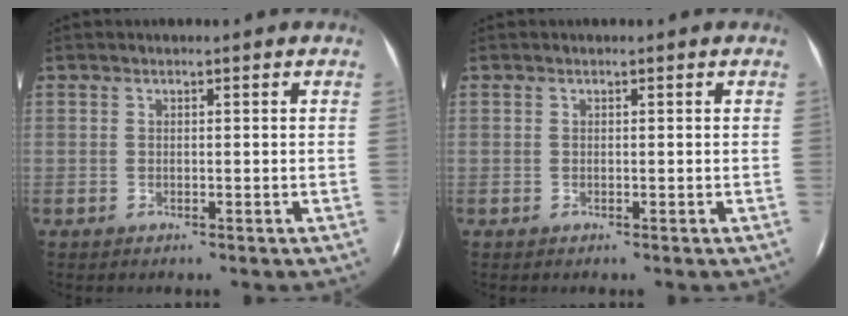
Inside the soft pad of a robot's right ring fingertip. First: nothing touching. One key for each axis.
{"total": 0.0}